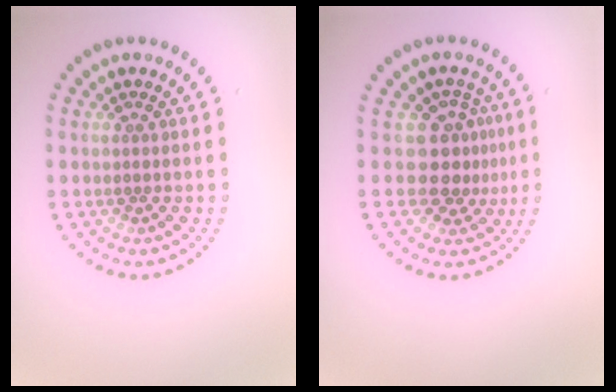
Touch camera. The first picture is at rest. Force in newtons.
{"total": 3.1, "press": 2.3, "slide": 2.1}